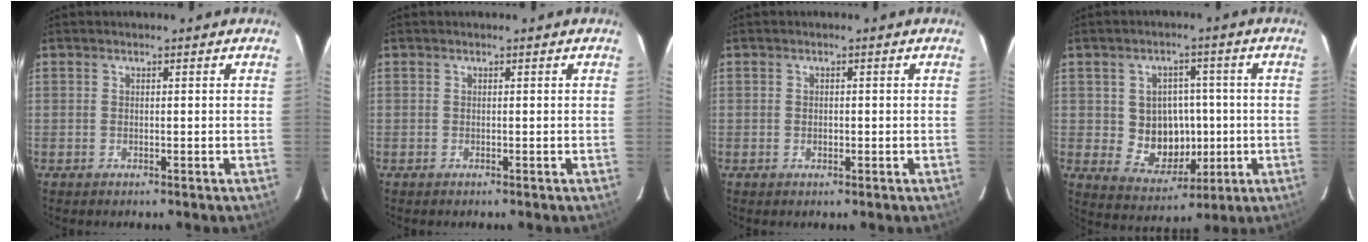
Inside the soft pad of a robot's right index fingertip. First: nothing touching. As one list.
[{"total": 0.0}, {"total": 1.1, "force": [-0.2, 1.0, 0.4], "torque": [-0.006, 0.001, -0.004]}, {"total": 9.5, "force": [-0.5, 8.5, 4.3], "torque": [-0.090, 0.008, 0.010]}]